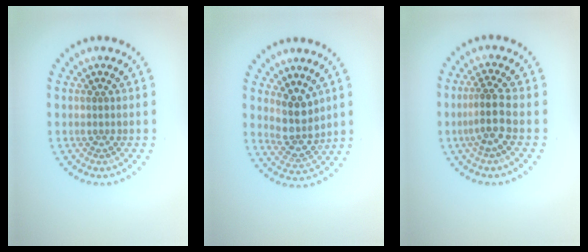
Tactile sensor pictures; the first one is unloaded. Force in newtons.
{"total": 3.2, "press": 2.7, "slide": 1.7}
{"total": 2.7, "press": 2.1, "slide": 1.7}